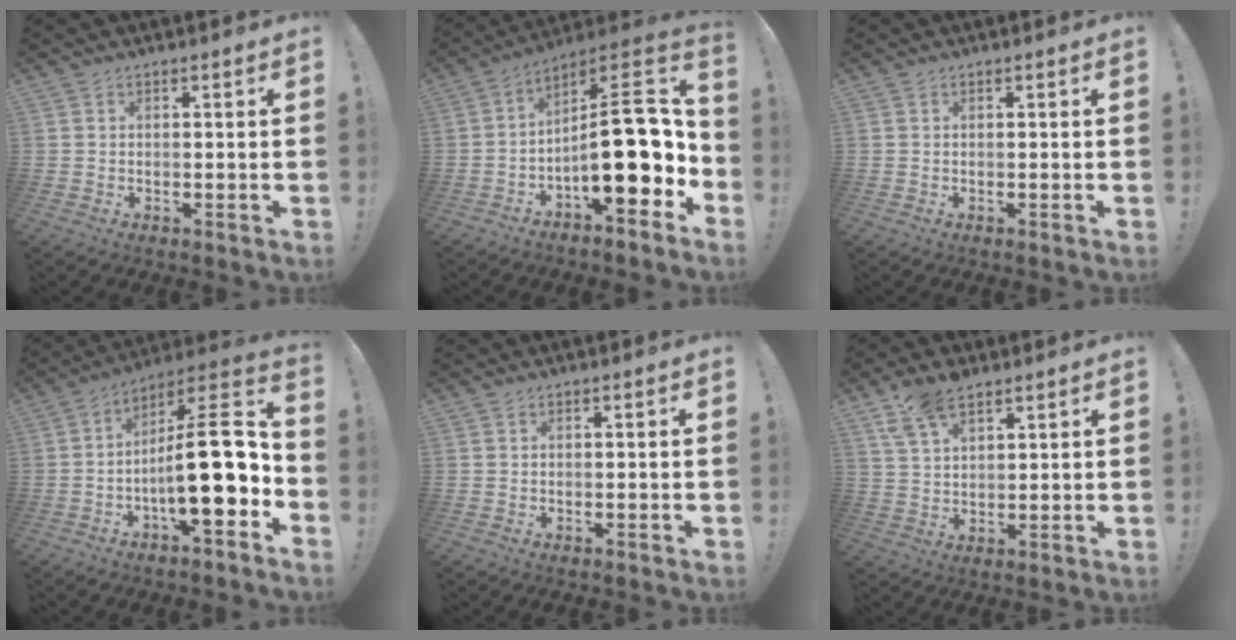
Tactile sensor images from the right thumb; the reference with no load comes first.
{"total": 21.5, "force": [-3.5, 7.9, 19.7], "torque": [-0.298, 0.022, -0.047]}
{"total": 0.0}
{"total": 21.0, "force": [-2.7, 6.2, 19.9], "torque": [-0.321, 0.013, -0.042]}
{"total": 0.0}
{"total": 9.0, "force": [6.2, 4.2, 5.0], "torque": [-0.091, -0.023, 0.119]}